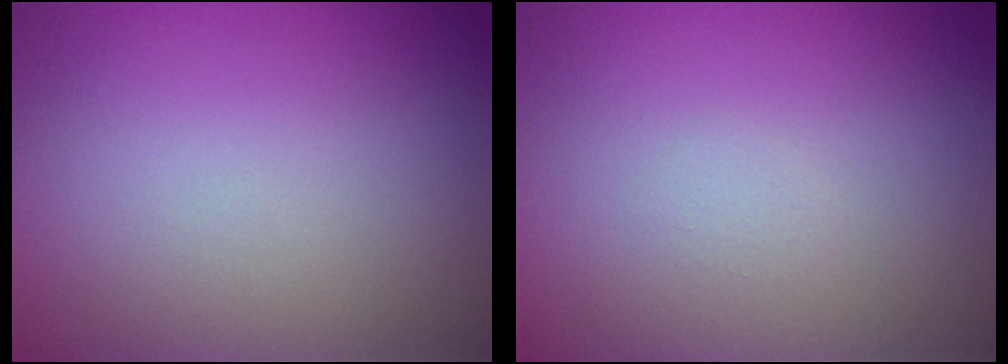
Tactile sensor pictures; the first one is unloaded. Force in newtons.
{"total": 0.6, "press": 0.6, "slide": 0.0}